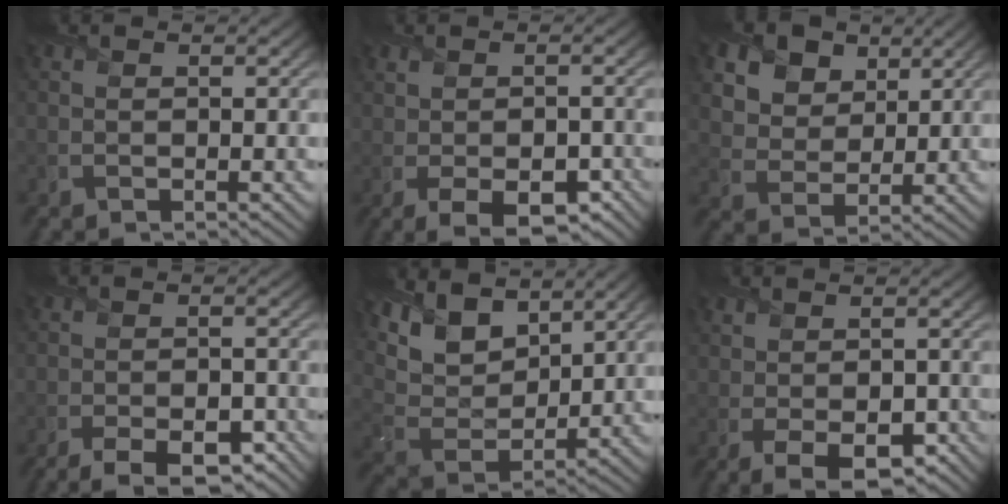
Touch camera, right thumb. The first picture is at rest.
{"total": 6.2, "force": [-2.6, 3.1, 4.8], "torque": [-0.085, -0.013, -0.035]}
{"total": 12.5, "force": [7.5, 8.4, 5.6], "torque": [-0.175, 0.010, 0.139]}
{"total": 8.1, "force": [-5.7, 3.1, 4.9], "torque": [-0.075, -0.006, -0.082]}
{"total": 10.2, "force": [6.7, 5.0, 5.8], "torque": [-0.159, 0.010, 0.126]}
{"total": 5.3, "force": [-1.6, 2.8, 4.2], "torque": [-0.080, -0.014, -0.019]}